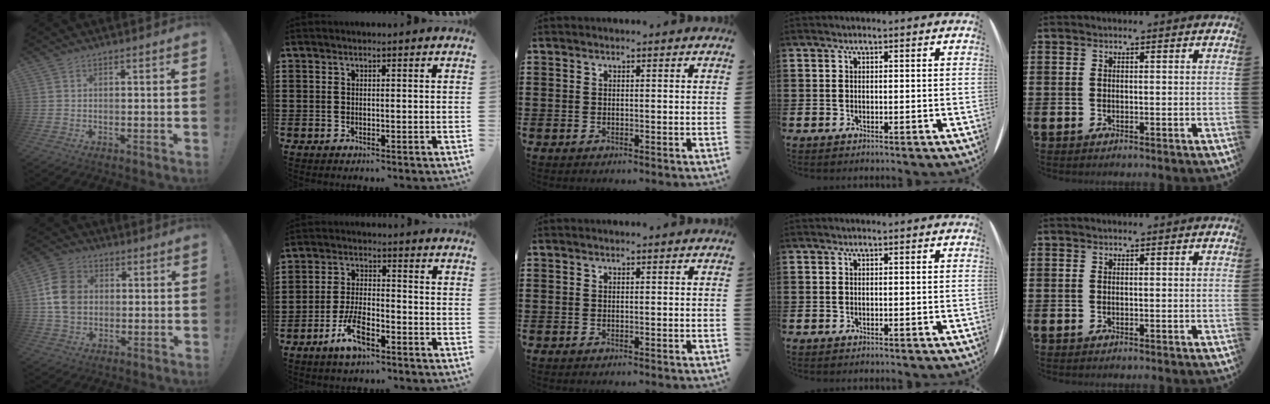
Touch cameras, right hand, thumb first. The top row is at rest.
{"thumb": {"total": 11.8, "force": [1.0, 9.6, 6.7], "torque": [-0.117, 0.011, 0.023]}, "index": {"total": 6.4, "force": [-3.7, 2.4, 4.7], "torque": [-0.110, 0.000, -0.073]}}